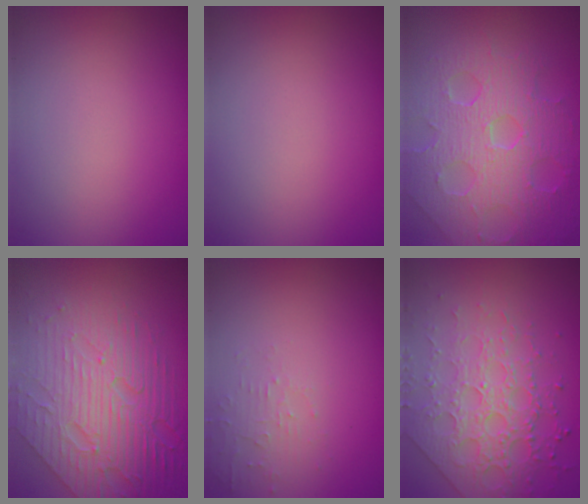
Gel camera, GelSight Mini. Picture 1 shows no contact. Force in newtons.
{"total": 0.0}
{"total": 8.6, "press": 5.9, "slide": 6.2}
{"total": 8.4, "press": 5.7, "slide": 6.2}
{"total": 1.5, "press": 1.5, "slide": 0.3}
{"total": 4.8, "press": 4.5, "slide": 1.6}